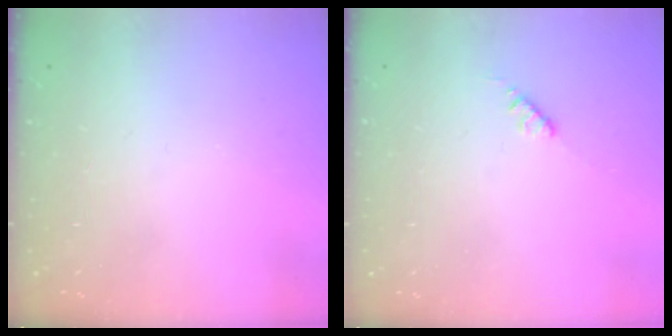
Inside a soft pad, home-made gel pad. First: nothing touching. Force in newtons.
{"total": 2.8, "press": 2.8, "slide": 0.4}